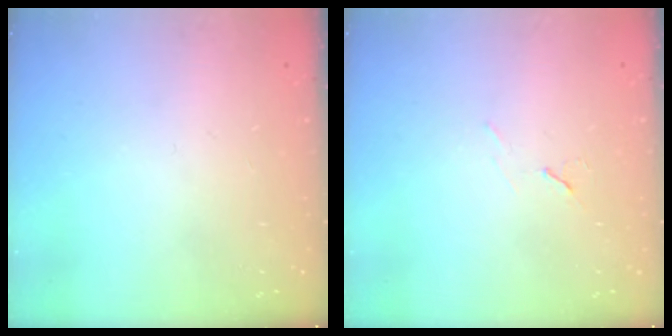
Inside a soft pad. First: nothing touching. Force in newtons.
{"total": 6.0, "press": 5.3, "slide": 2.8}